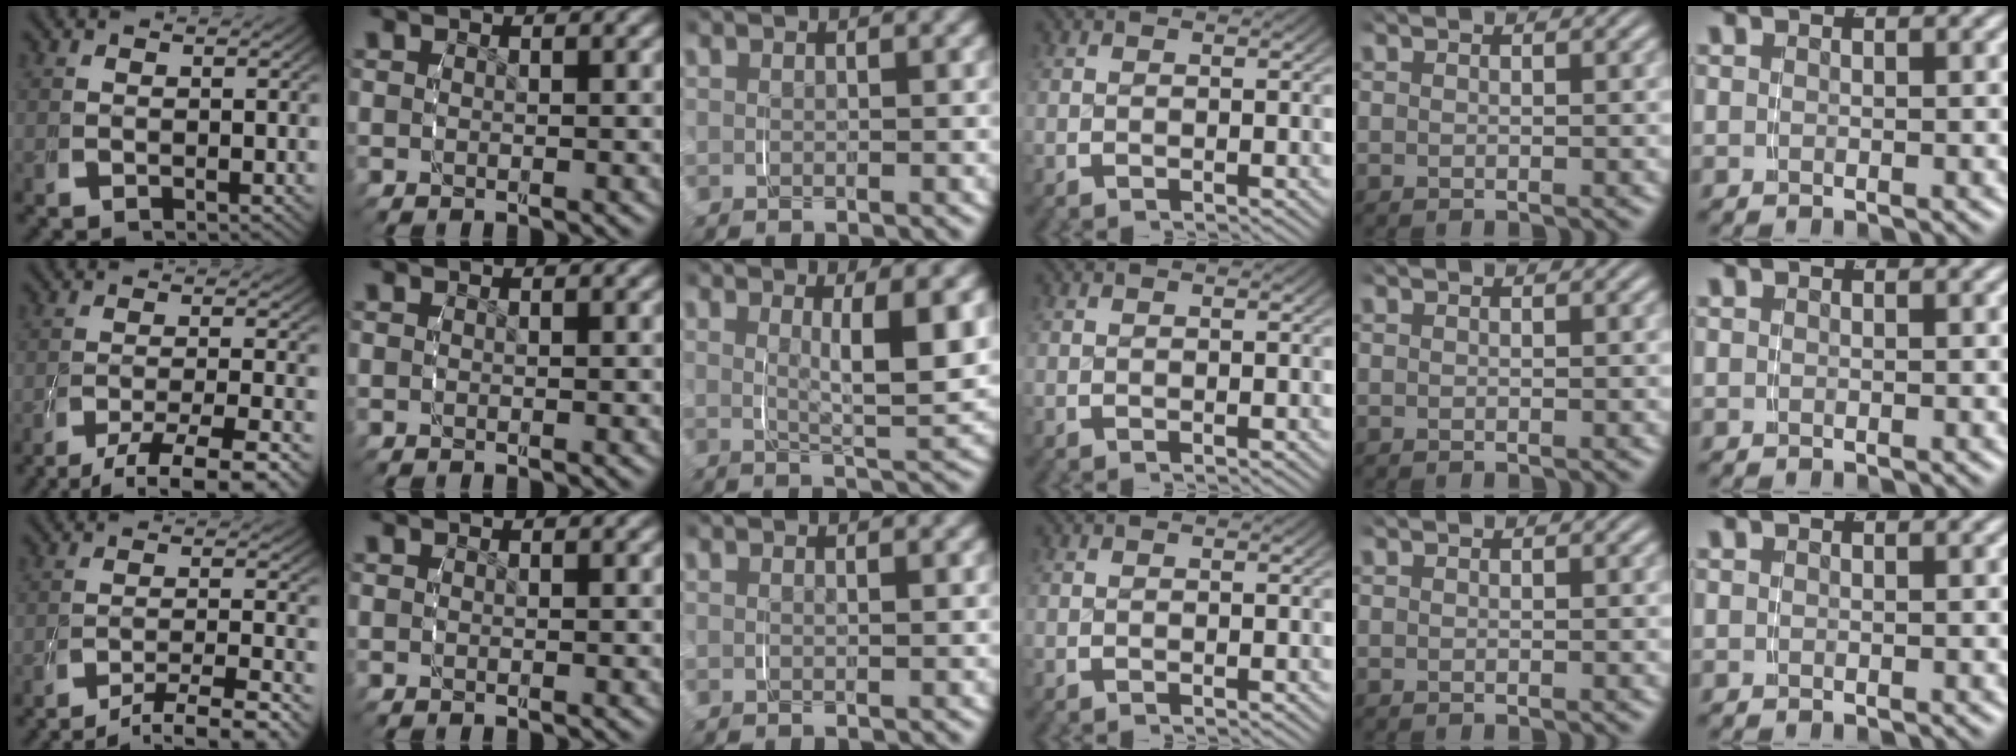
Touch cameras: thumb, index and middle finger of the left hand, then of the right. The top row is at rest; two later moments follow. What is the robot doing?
{"motion": "grasp_and_lifting", "object": "measuring cup"}